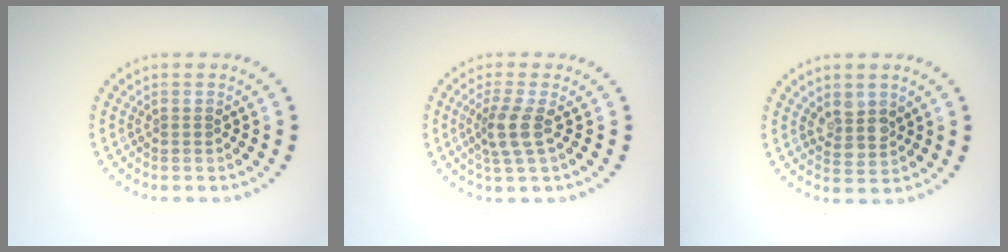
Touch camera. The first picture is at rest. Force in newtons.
{"total": 2.8, "press": 2.1, "slide": 1.8}
{"total": 2.3, "press": 2.0, "slide": 1.1}